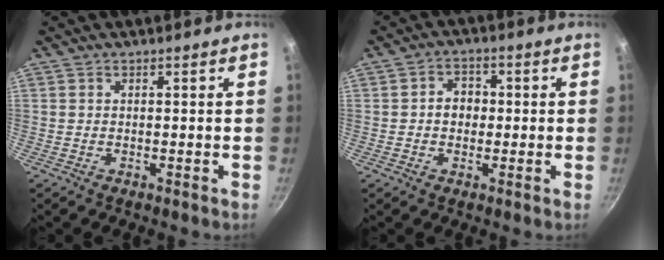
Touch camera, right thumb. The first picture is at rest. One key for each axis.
{"total": 4.6, "fx": 0.0, "fy": 3.8, "fz": 2.5, "tx": -0.013, "ty": 0.010, "tz": -0.005}